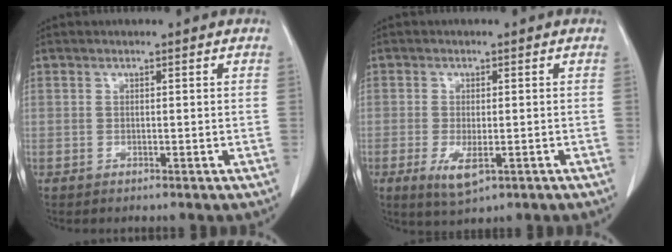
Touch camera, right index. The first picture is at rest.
{"total": 4.5, "force": [-1.9, 1.5, 3.8], "torque": [-0.069, -0.009, -0.023]}